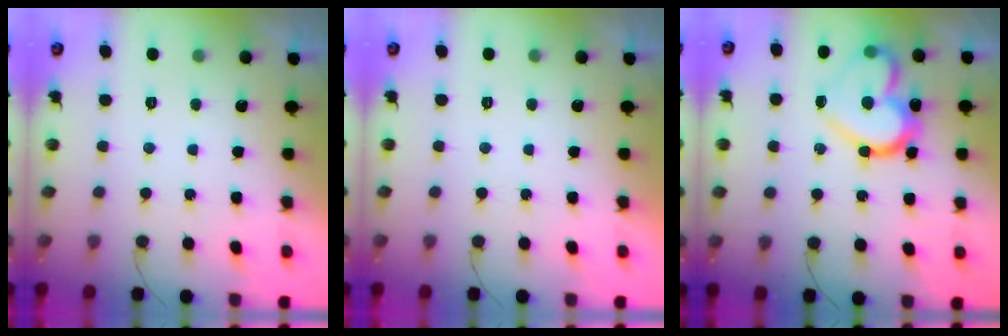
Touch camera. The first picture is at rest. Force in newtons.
{"total": 1.8, "press": 1.8, "slide": 0.1}
{"total": 17.6, "press": 17.5, "slide": 1.1}